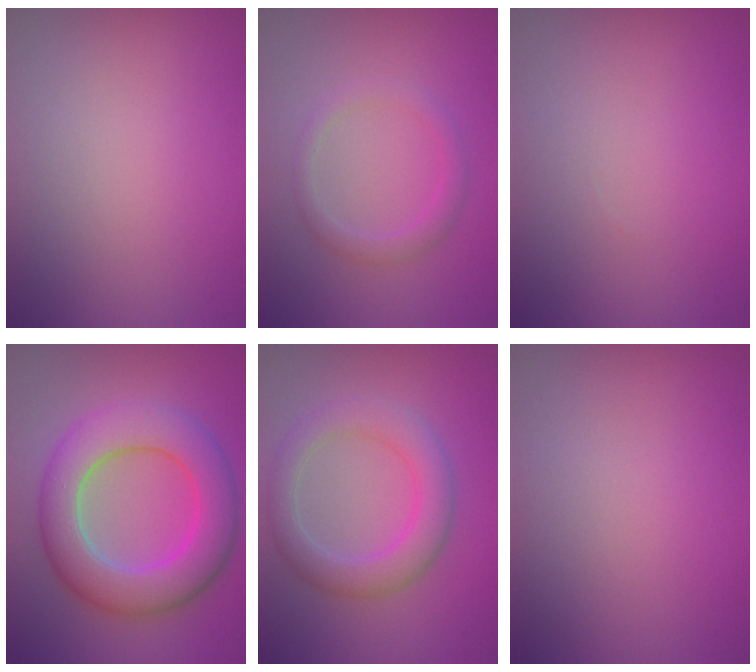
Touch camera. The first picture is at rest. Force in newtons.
{"total": 2.0, "press": 2.0, "slide": 0.2}
{"total": 0.0}
{"total": 8.7, "press": 8.7, "slide": 0.3}
{"total": 4.5, "press": 4.5, "slide": 0.1}
{"total": 0.0}